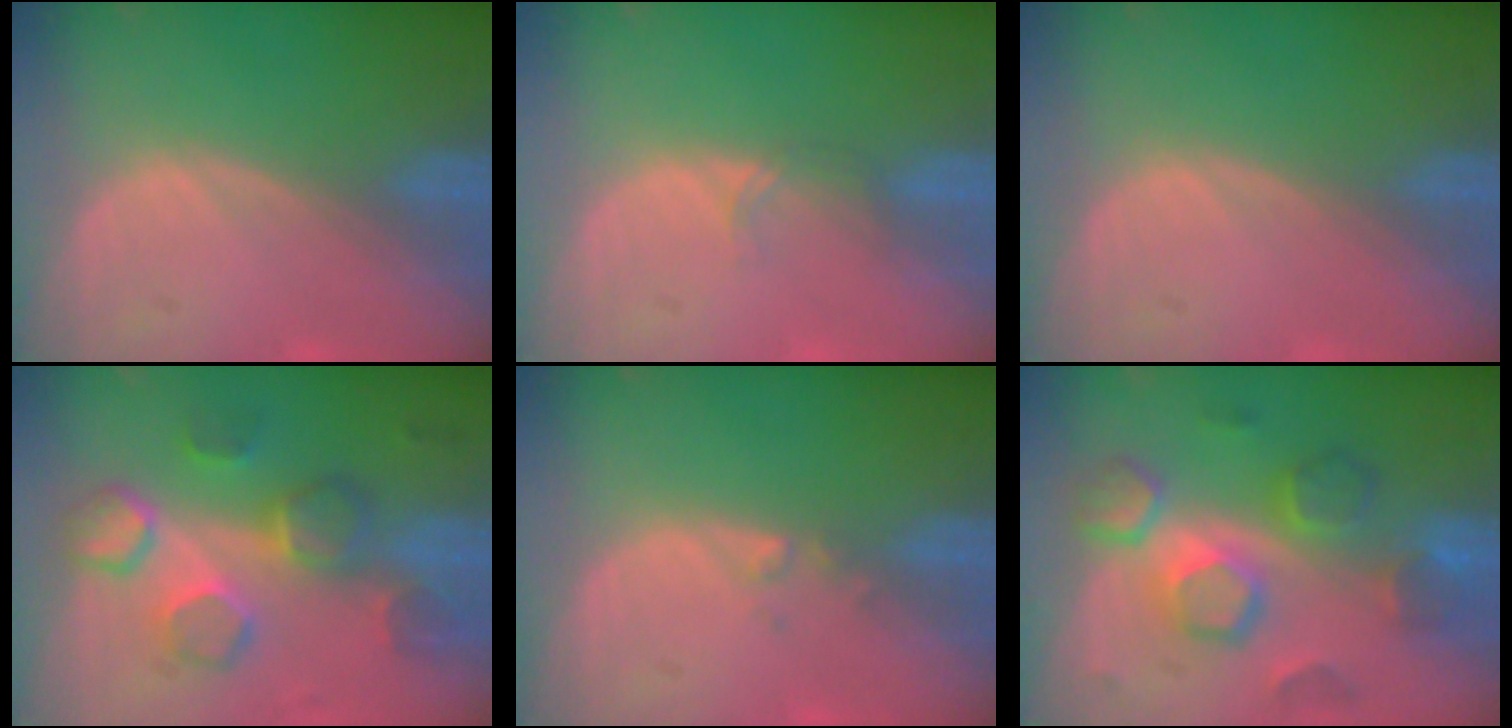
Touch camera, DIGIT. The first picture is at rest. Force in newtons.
{"total": 1.3, "press": 1.2, "slide": 0.2}
{"total": 0.0}
{"total": 8.7, "press": 8.4, "slide": 2.0}
{"total": 1.0, "press": 0.9, "slide": 0.5}
{"total": 9.3, "press": 9.3, "slide": 0.4}